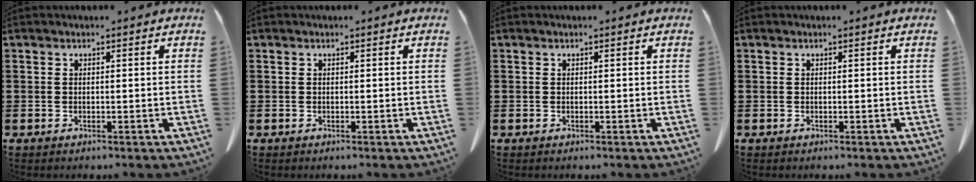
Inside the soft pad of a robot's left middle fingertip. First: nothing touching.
{"total": 0.0}
{"total": 0.0}
{"total": 0.0}